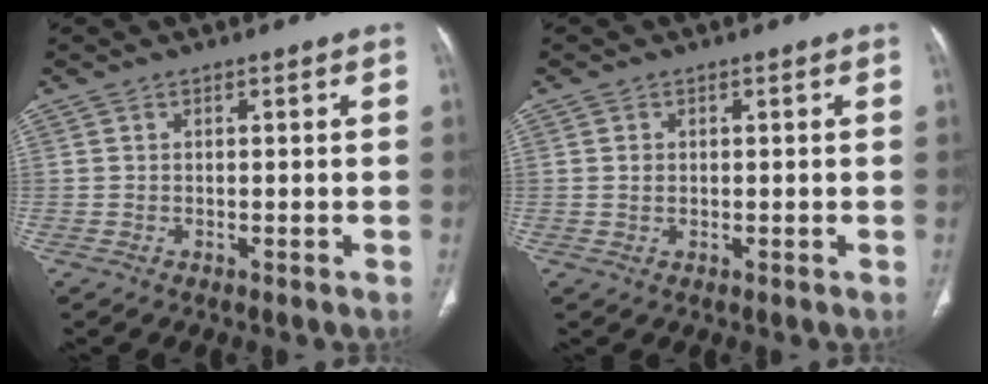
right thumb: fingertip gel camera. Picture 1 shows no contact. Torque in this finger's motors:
{"motor_torque": [-0.36, -0.37, 0.37, 0.02, -0.02]}